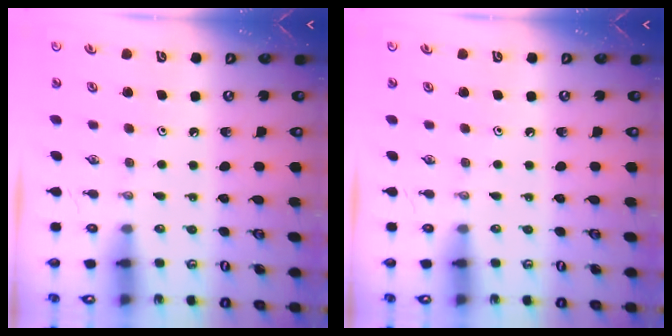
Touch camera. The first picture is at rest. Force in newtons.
{"total": 0.0}